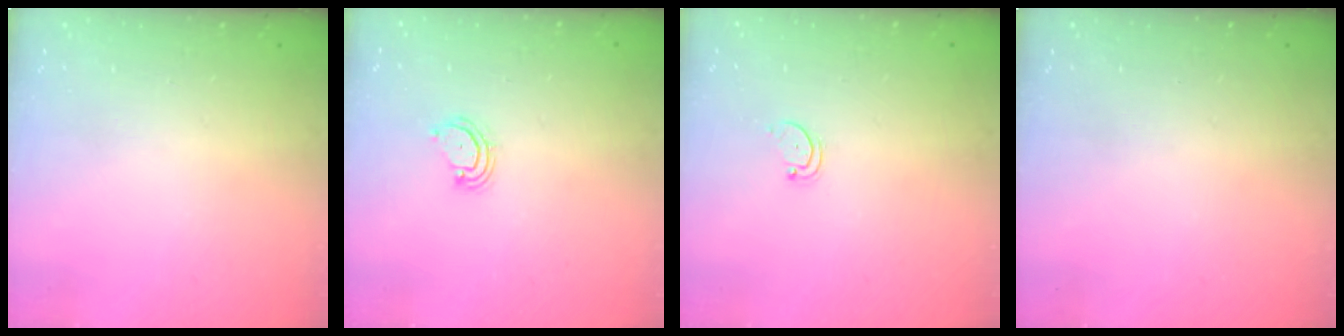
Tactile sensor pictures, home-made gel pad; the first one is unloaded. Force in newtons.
{"total": 3.8, "press": 3.8, "slide": 0.5}
{"total": 1.6, "press": 1.6, "slide": 0.4}
{"total": 0.0}